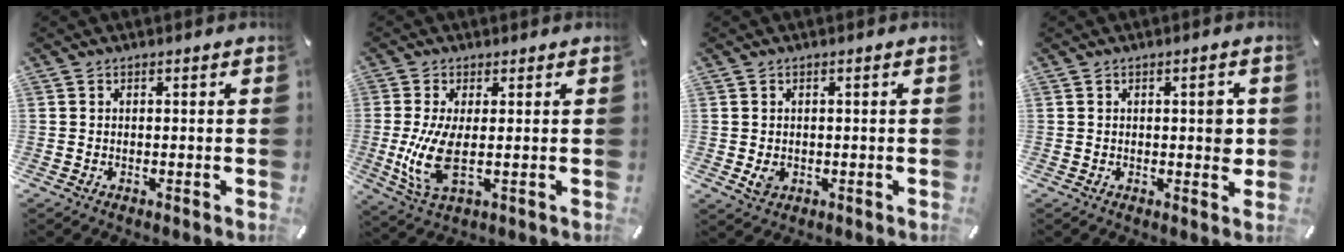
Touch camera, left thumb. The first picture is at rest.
{"total": 9.5, "force": [-0.2, 3.4, 8.9], "torque": [-0.213, -0.034, -0.005]}
{"total": 2.7, "force": [-0.4, 2.3, 1.3], "torque": [-0.023, -0.003, -0.009]}
{"total": 3.8, "force": [0.5, 1.8, 3.3], "torque": [-0.033, -0.007, -0.001]}